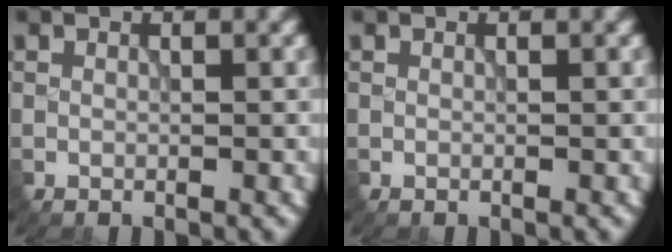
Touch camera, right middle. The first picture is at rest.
{"total": 0.0}